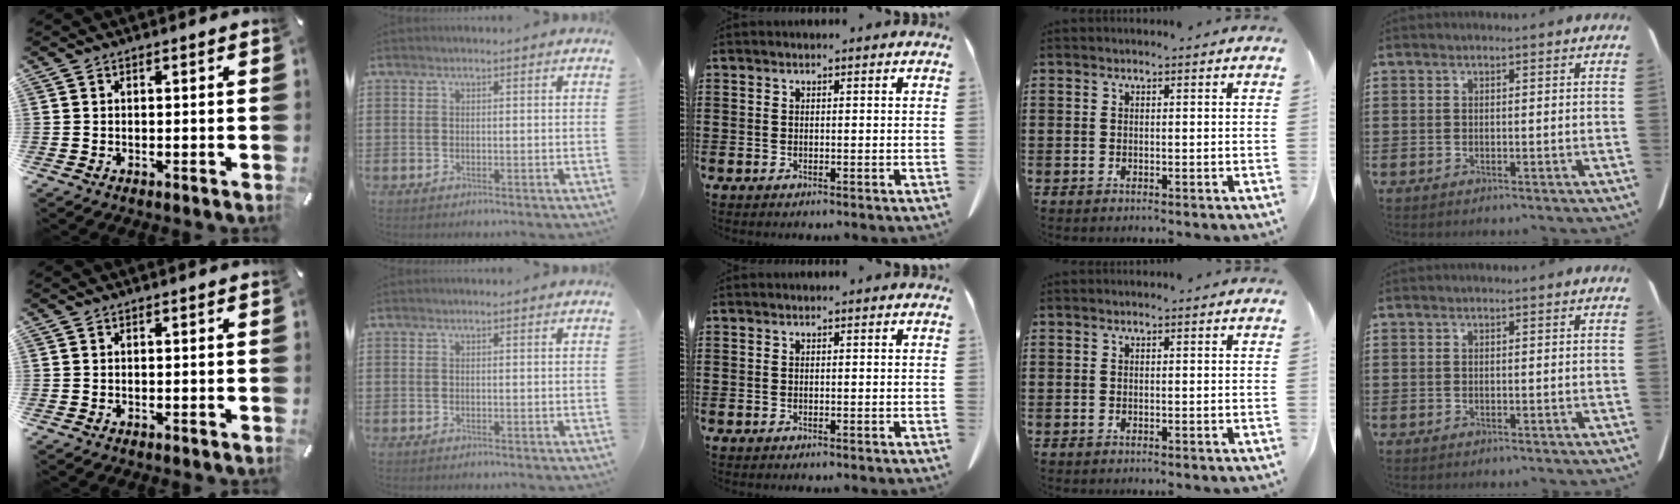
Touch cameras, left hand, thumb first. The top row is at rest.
{}